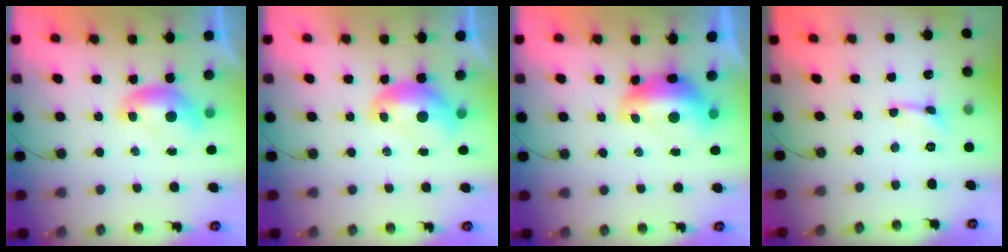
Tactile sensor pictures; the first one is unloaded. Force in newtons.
{"total": 2.1, "press": 2.0, "slide": 0.3}
{"total": 3.1, "press": 3.0, "slide": 0.7}
{"total": 0.9, "press": 0.8, "slide": 0.4}